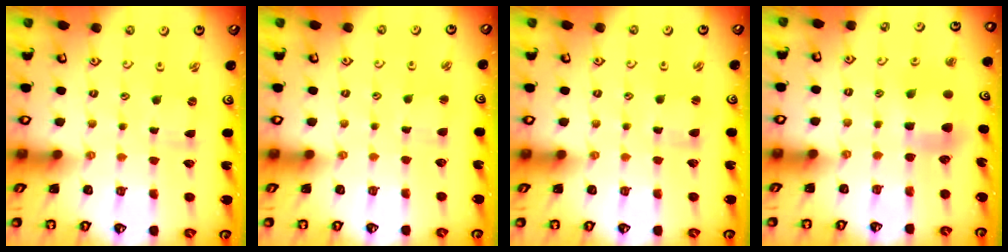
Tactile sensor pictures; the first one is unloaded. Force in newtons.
{"total": 2.3, "press": 2.3, "slide": 0.4}
{"total": 1.2, "press": 1.1, "slide": 0.2}
{"total": 5.4, "press": 5.3, "slide": 0.5}